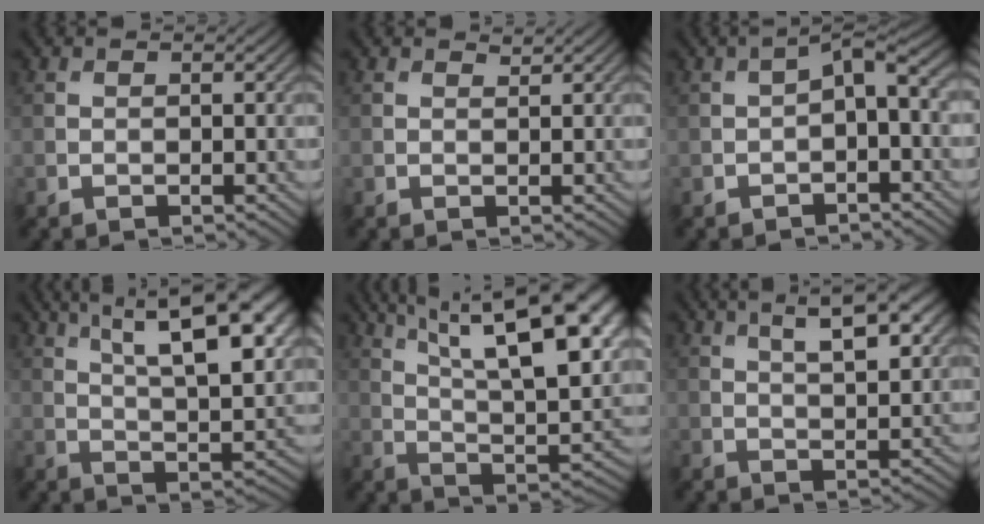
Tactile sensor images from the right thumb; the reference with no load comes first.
{"total": 0.7, "force": [0.7, 0.1, 0.2], "torque": [-0.004, -0.004, 0.014]}
{"total": 3.9, "force": [-0.3, 1.6, 3.6], "torque": [-0.057, 0.001, -0.008]}
{"total": 16.3, "force": [7.9, 5.9, 13.0], "torque": [-0.192, 0.019, 0.115]}
{"total": 20.2, "force": [9.5, 7.8, 16.1], "torque": [-0.245, 0.038, 0.148]}
{"total": 8.3, "force": [4.1, 2.6, 6.7], "torque": [-0.103, 0.011, 0.064]}